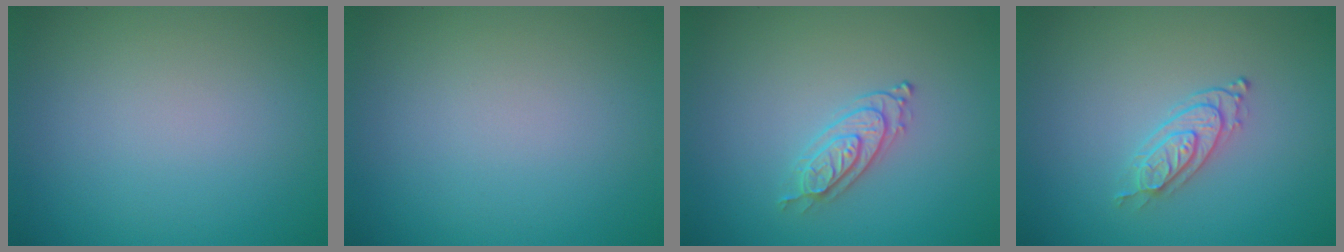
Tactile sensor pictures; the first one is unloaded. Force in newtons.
{"total": 0.0}
{"total": 2.2, "press": 2.0, "slide": 0.7}
{"total": 2.3, "press": 2.0, "slide": 1.1}